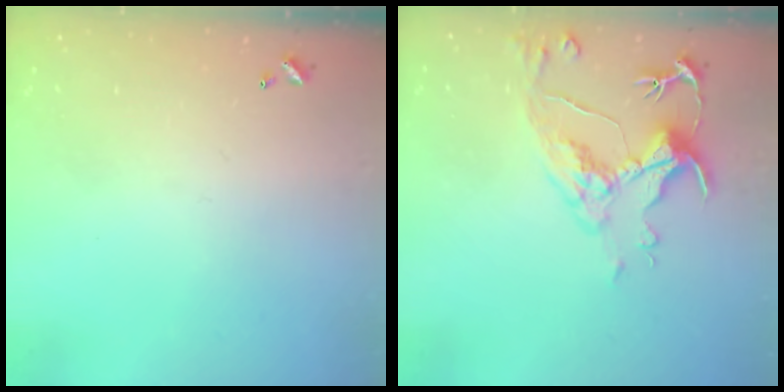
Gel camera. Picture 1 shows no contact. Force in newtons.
{"total": 6.6, "press": 6.5, "slide": 1.5}